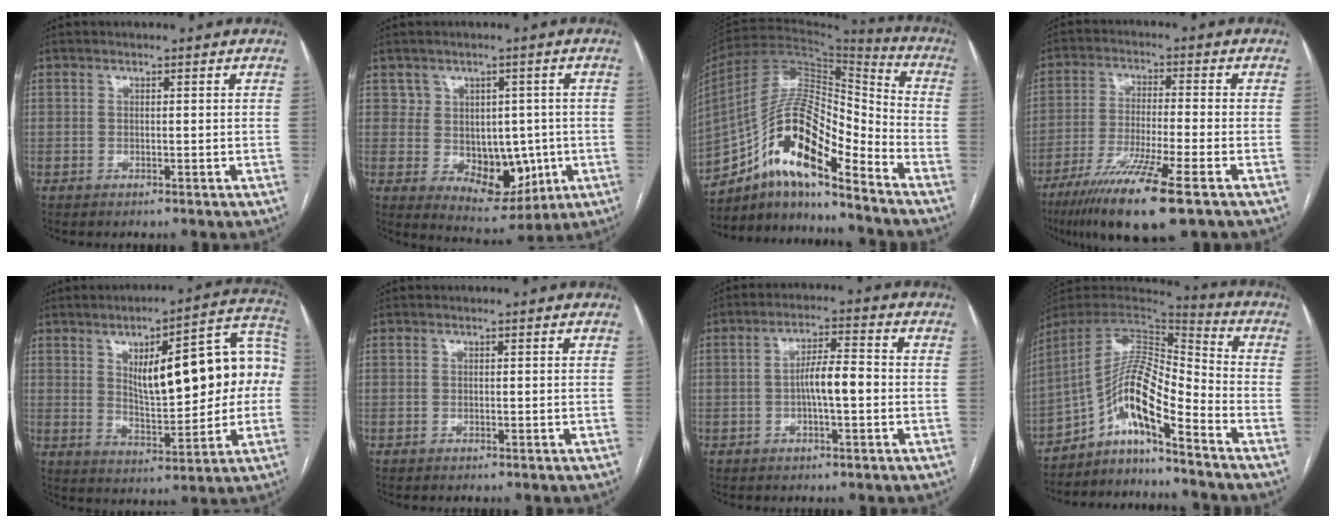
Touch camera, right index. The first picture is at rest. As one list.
[{"total": 7.8, "force": [-0.2, 6.6, 4.2], "torque": [-0.042, 0.017, 0.021]}, {"total": 16.9, "force": [-10.7, 4.0, 12.4], "torque": [-0.229, 0.030, -0.186]}, {"total": 13.2, "force": [-7.9, 0.2, 10.5], "torque": [-0.205, -0.035, -0.140]}, {"total": 19.0, "force": [2.5, 5.8, 17.9], "torque": [-0.249, 0.037, 0.044]}, {"total": 0.0}, {"total": 5.8, "force": [-0.8, 1.1, 5.7], "torque": [-0.102, 0.012, -0.017]}, {"total": 12.5, "force": [-7.8, 1.3, 9.6], "torque": [-0.170, 0.022, -0.138]}]